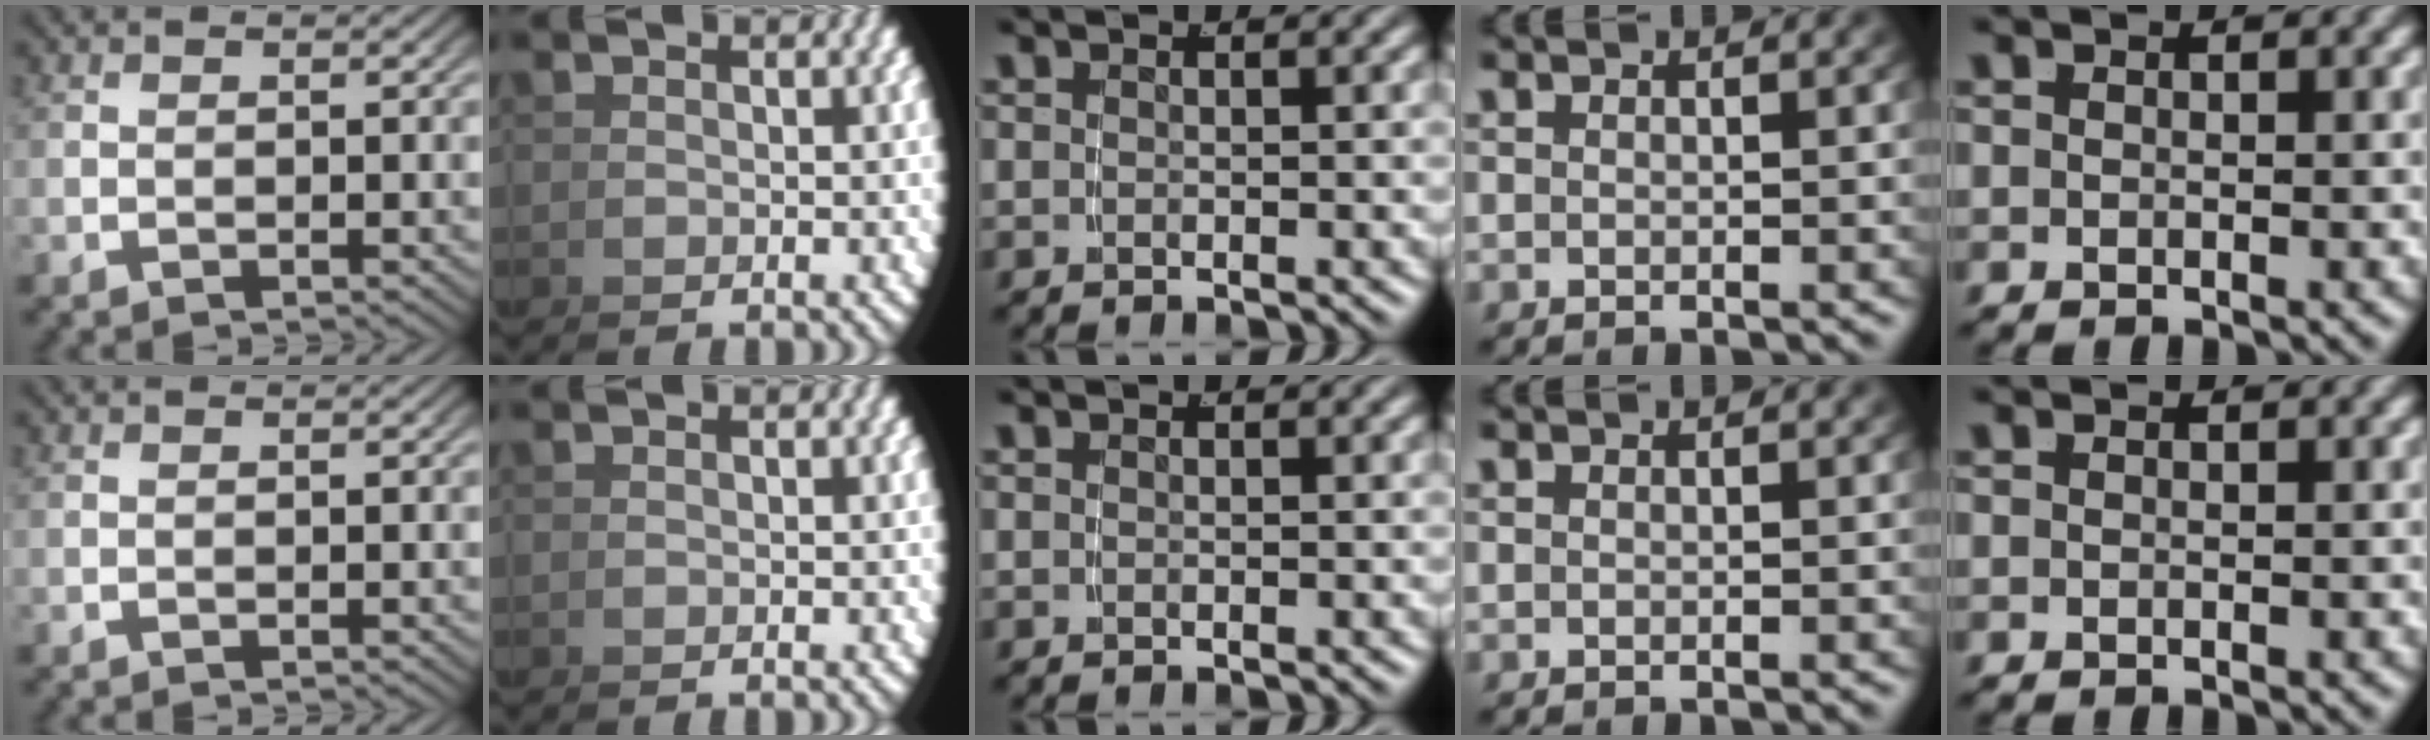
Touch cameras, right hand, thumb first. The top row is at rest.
{}